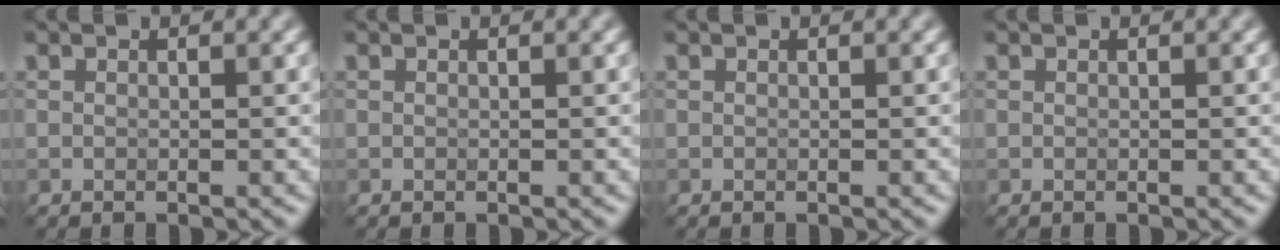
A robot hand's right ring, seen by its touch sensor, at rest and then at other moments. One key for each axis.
{"total": 0.0}
{"total": 0.0}
{"total": 0.0}